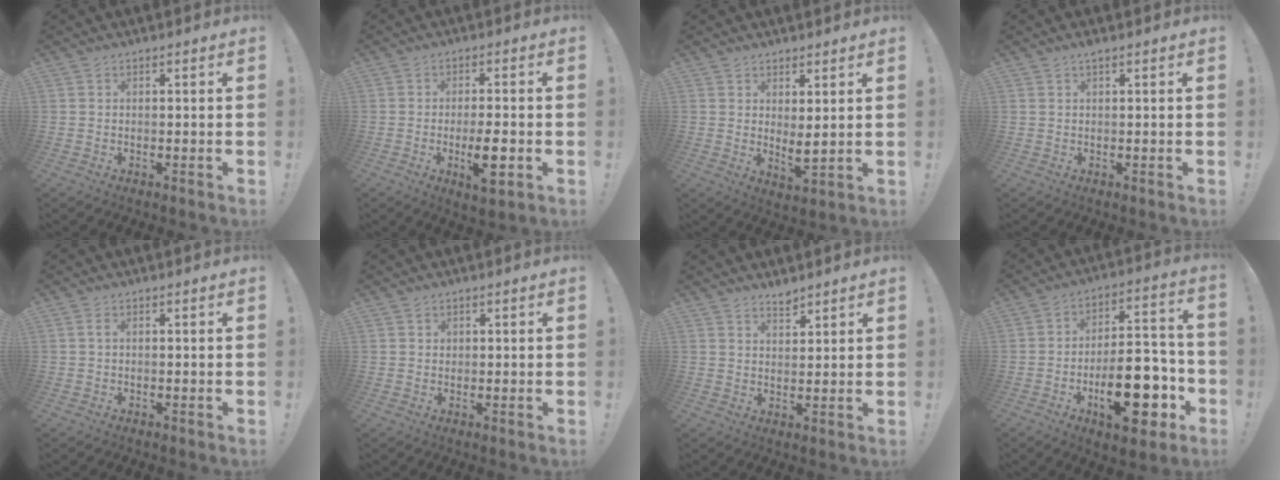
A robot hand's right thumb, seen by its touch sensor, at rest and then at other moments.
{"total": 8.2, "force": [-2.7, 1.9, 7.5], "torque": [-0.133, -0.002, -0.046]}
{"total": 4.4, "force": [2.3, 1.2, 3.5], "torque": [-0.045, -0.027, 0.044]}
{"total": 0.6, "force": [0.5, -0.3, 0.2], "torque": [-0.005, -0.001, 0.010]}
{"total": 1.0, "force": [-0.2, 0.6, 0.8], "torque": [-0.018, 0.005, -0.004]}
{"total": 1.0, "force": [0.4, 1.0, 0.0], "torque": [0.007, 0.000, 0.005]}
{"total": 3.3, "force": [3.1, 1.1, 0.6], "torque": [0.006, -0.028, 0.055]}
{"total": 22.4, "force": [-8.4, 10.7, 17.8], "torque": [-0.249, 0.061, -0.117]}